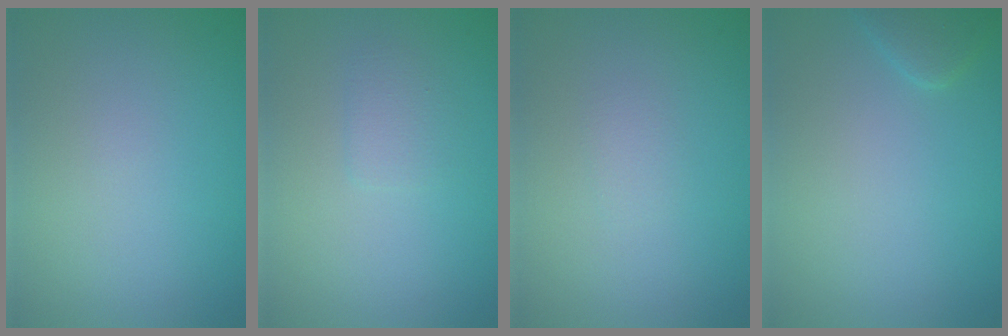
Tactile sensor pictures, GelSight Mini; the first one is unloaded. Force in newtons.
{"total": 1.3, "press": 1.3, "slide": 0.1}
{"total": 0.6, "press": 0.6, "slide": 0.1}
{"total": 1.4, "press": 1.4, "slide": 0.1}